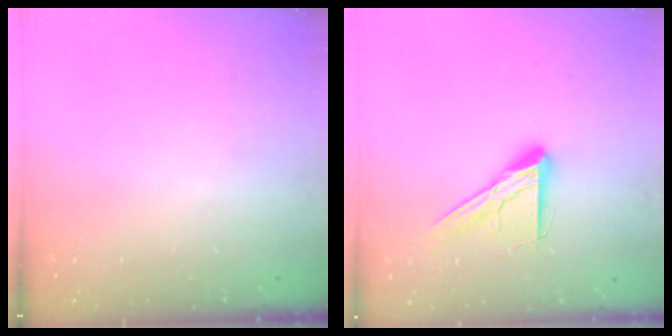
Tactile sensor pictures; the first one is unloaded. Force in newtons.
{"total": 12.3, "press": 12.3, "slide": 1.0}